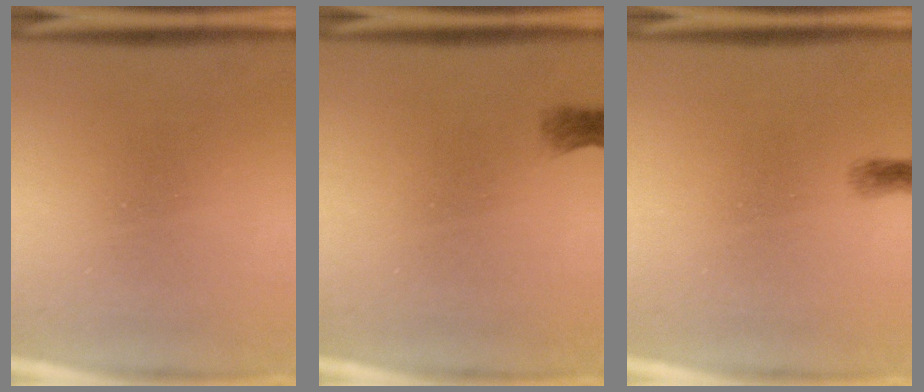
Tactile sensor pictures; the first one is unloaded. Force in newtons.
{"total": 1.1}
{"total": 0.6}